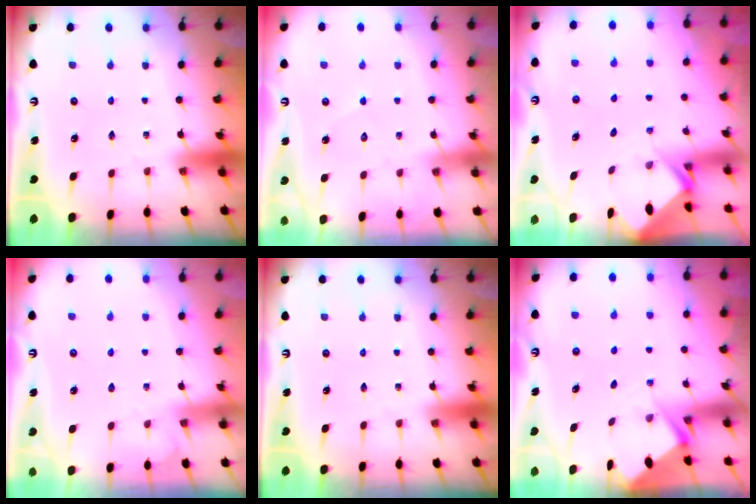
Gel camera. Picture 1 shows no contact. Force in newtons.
{"total": 3.8, "press": 3.8, "slide": 0.3}
{"total": 2.7, "press": 2.7, "slide": 0.1}
{"total": 3.0, "press": 3.0, "slide": 0.5}
{"total": 0.0}
{"total": 2.8, "press": 2.8, "slide": 0.4}